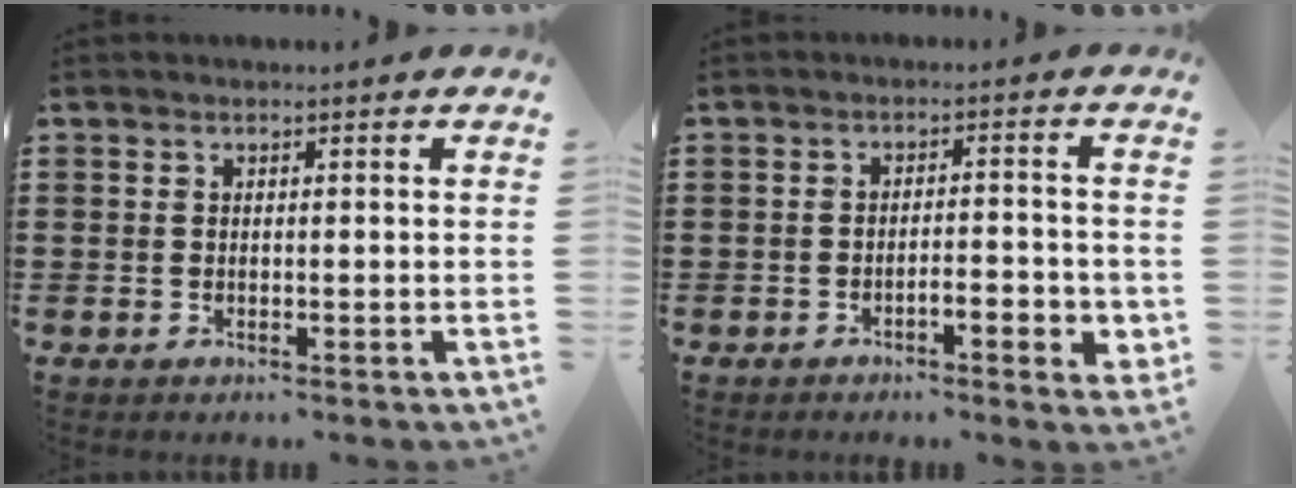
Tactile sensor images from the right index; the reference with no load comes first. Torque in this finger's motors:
{"motor_torque": [0.14, -0.07, 0.15, 0.03]}